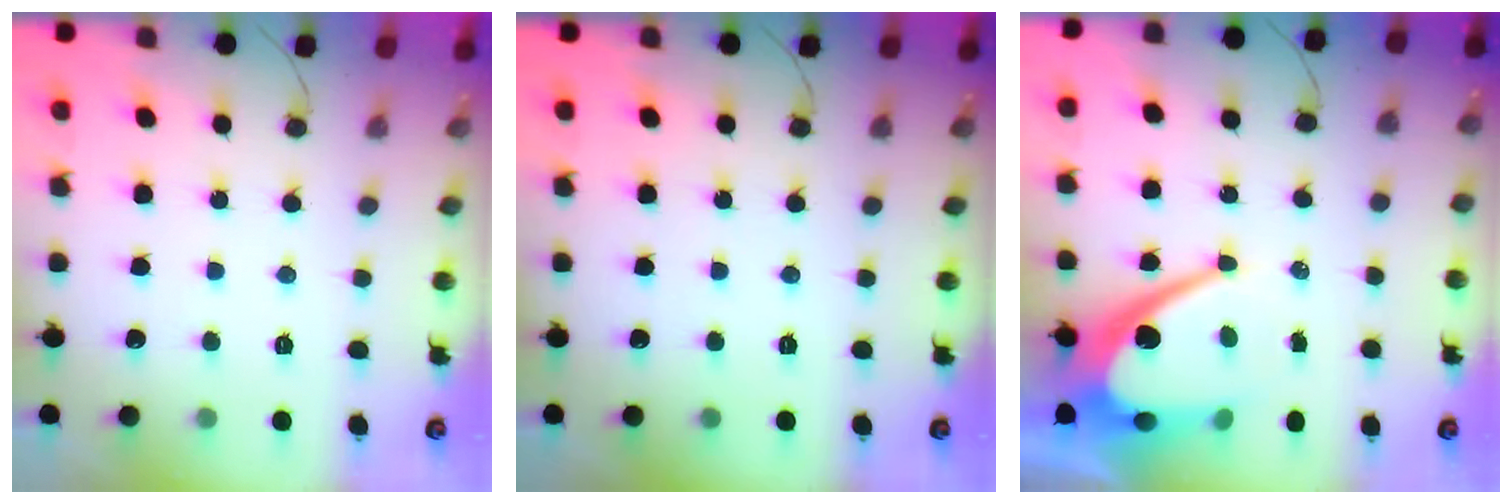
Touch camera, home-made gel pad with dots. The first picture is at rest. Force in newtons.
{"total": 0.0}
{"total": 14.4, "press": 14.4, "slide": 0.9}